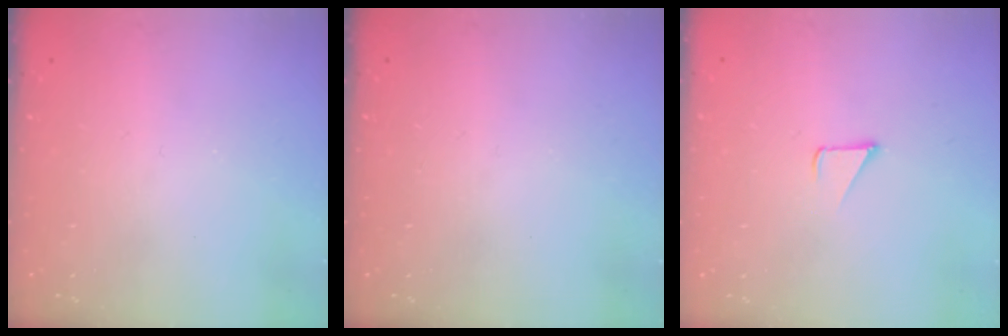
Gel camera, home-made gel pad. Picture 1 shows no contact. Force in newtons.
{"total": 0.0}
{"total": 1.7, "press": 1.7, "slide": 0.1}